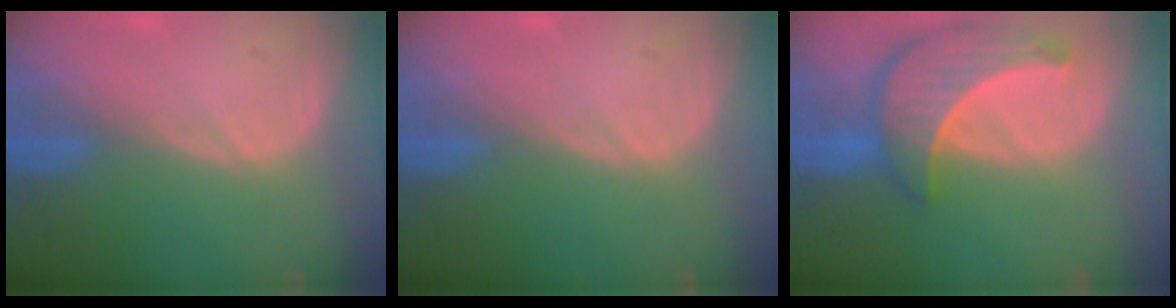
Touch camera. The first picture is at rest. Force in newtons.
{"total": 0.0}
{"total": 8.7, "press": 7.9, "slide": 3.7}